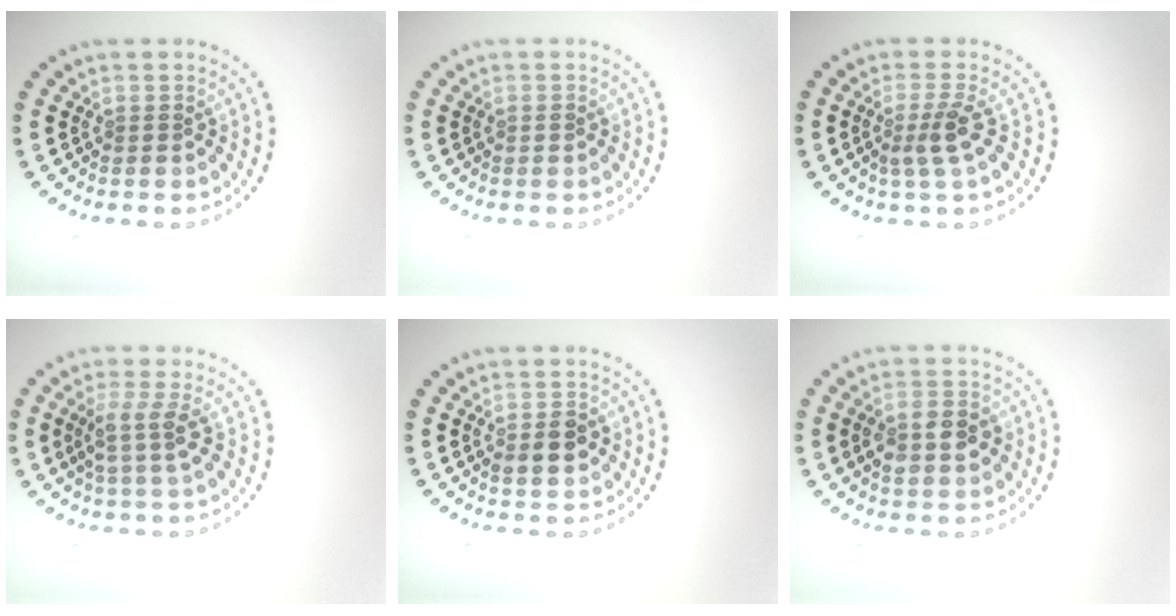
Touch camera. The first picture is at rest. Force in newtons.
{"total": 0.6, "press": 0.6, "slide": 0.0}
{"total": 2.4, "press": 1.8, "slide": 1.5}
{"total": 2.5, "press": 2.0, "slide": 1.6}
{"total": 2.3, "press": 2.3, "slide": 0.2}
{"total": 3.7, "press": 3.7, "slide": 0.1}